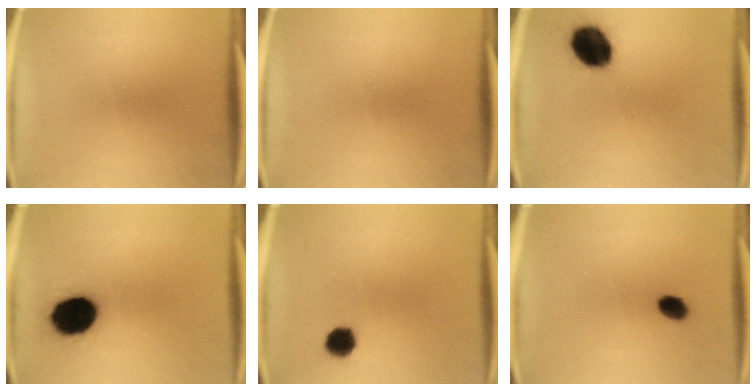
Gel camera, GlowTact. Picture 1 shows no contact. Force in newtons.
{"total": 0.0}
{"total": 13.1}
{"total": 15.9}
{"total": 4.6}
{"total": 3.0}